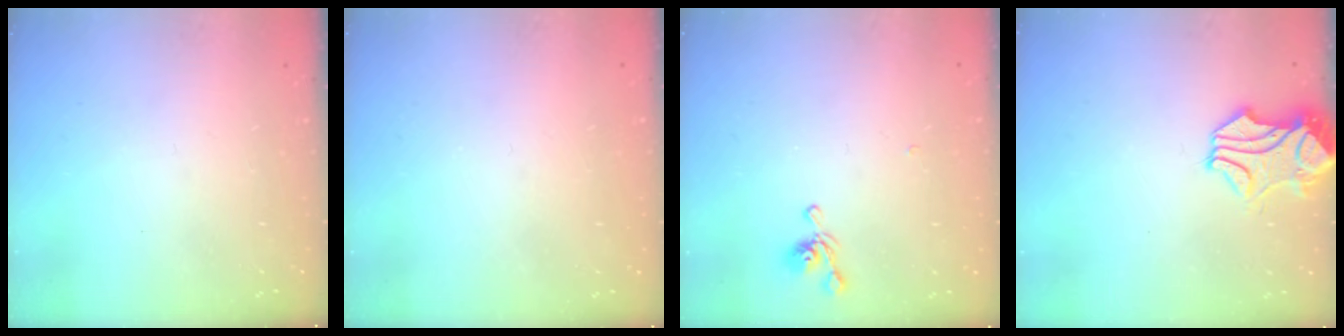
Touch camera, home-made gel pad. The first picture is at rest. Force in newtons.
{"total": 9.6, "press": 9.6, "slide": 0.4}
{"total": 4.0, "press": 4.0, "slide": 0.4}
{"total": 1.5, "press": 1.0, "slide": 1.2}